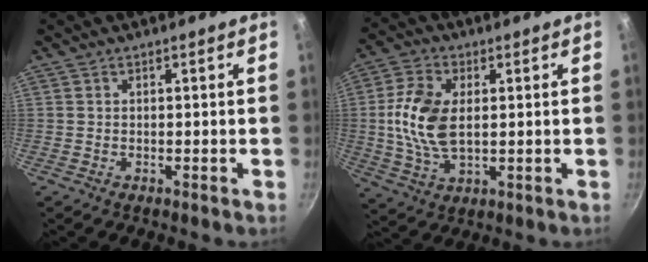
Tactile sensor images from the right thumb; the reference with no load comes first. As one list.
[{"total": 11.6, "force": [1.1, 6.6, 9.5], "torque": [-0.189, 0.003, 0.022]}]